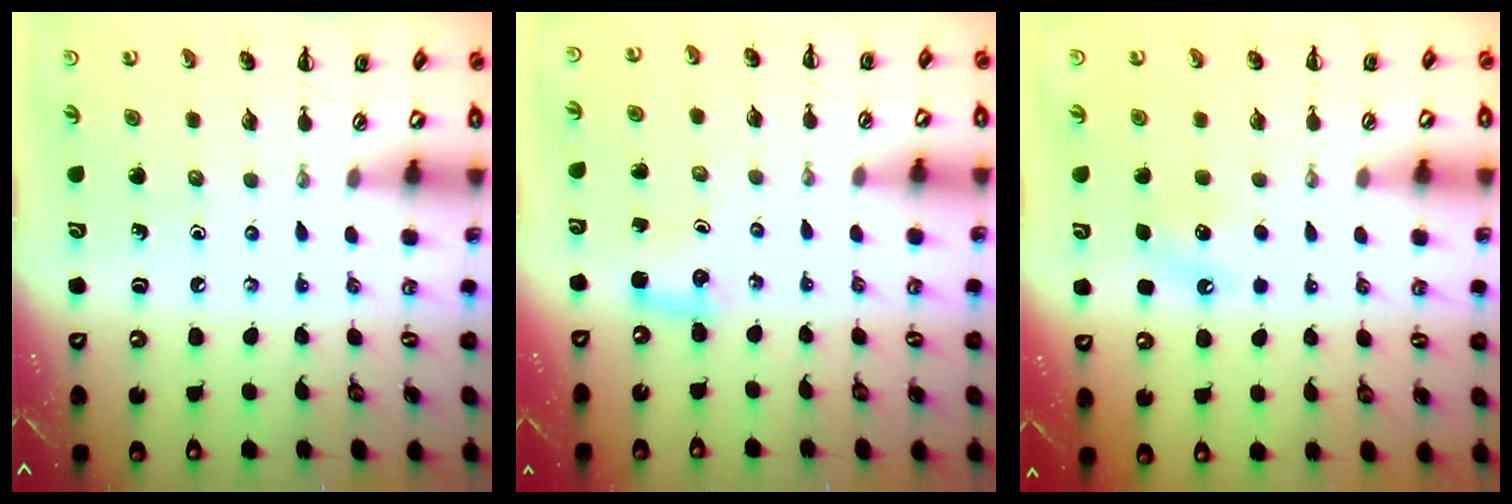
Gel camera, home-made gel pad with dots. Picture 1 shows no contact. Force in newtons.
{"total": 2.8, "press": 2.6, "slide": 0.9}
{"total": 4.5, "press": 4.4, "slide": 1.3}